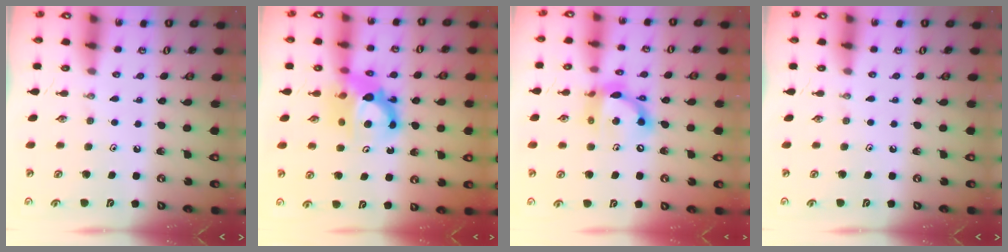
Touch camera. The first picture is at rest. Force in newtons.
{"total": 11.4, "press": 11.4, "slide": 1.2}
{"total": 13.9, "press": 13.9, "slide": 0.8}
{"total": 0.0}